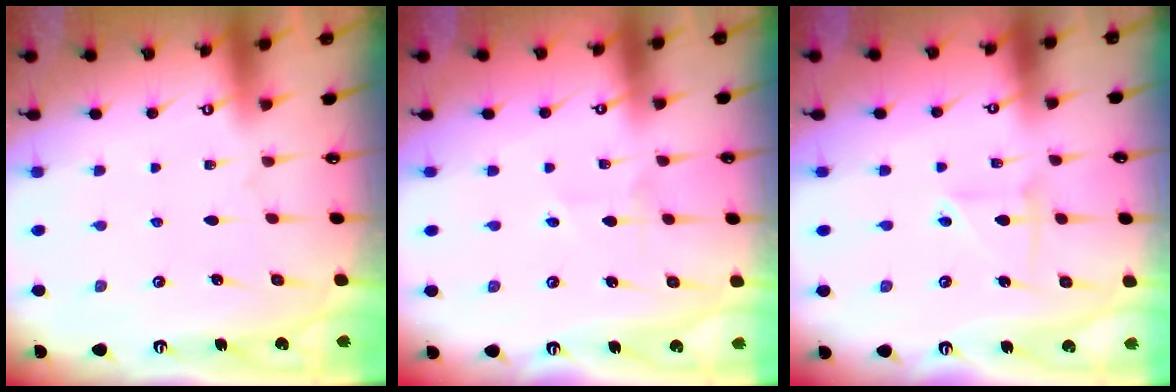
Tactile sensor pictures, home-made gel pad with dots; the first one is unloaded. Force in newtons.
{"total": 2.0, "press": 1.9, "slide": 0.5}
{"total": 2.8, "press": 2.7, "slide": 0.9}